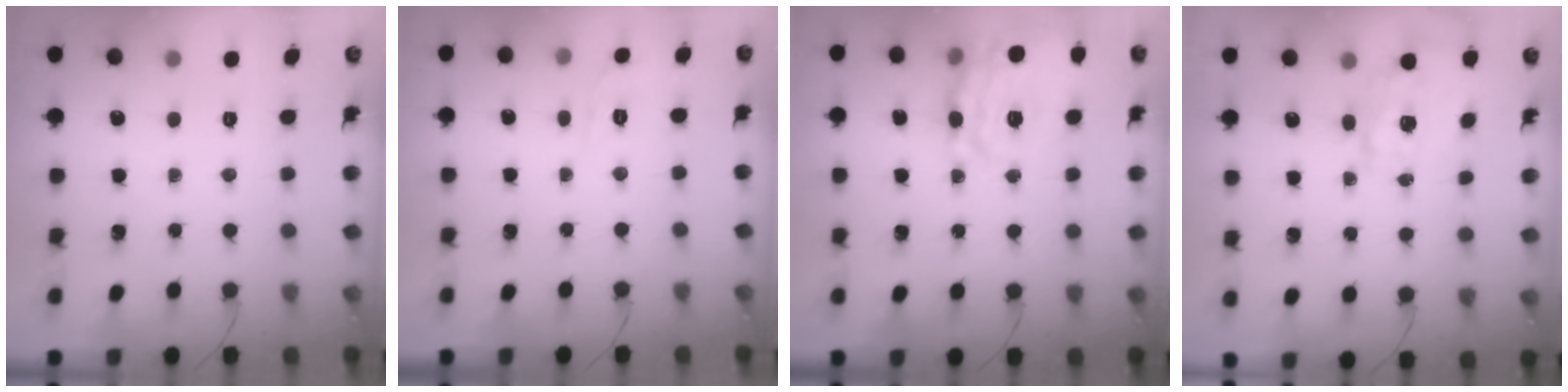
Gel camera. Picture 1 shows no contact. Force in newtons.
{"total": 5.4, "press": 5.0, "slide": 1.9}
{"total": 17.8, "press": 17.7, "slide": 1.8}
{"total": 1.9, "press": 1.8, "slide": 0.5}